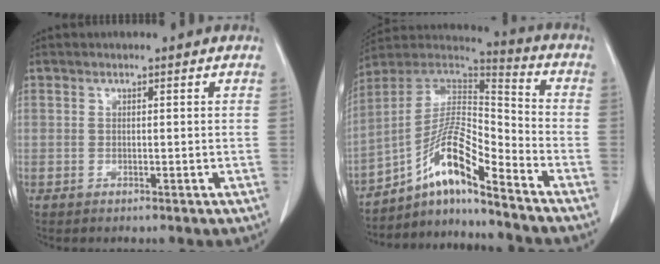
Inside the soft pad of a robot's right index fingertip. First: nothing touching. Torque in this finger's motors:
{"motor_torque": [1.10, -0.81, 0.28, 0.17]}